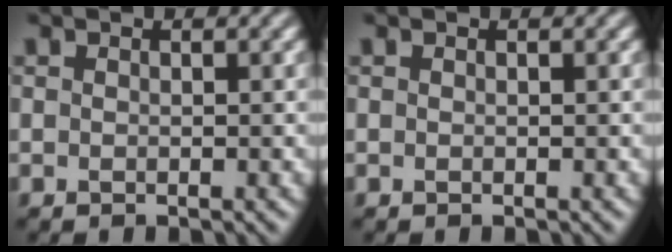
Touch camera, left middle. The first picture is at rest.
{"total": 0.0}